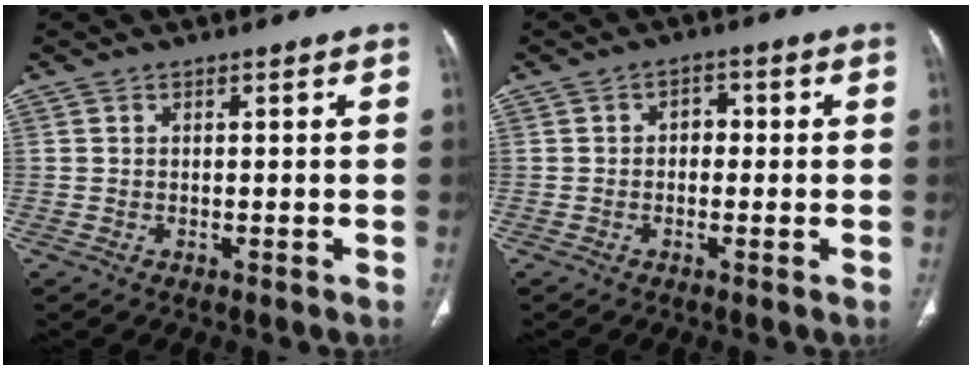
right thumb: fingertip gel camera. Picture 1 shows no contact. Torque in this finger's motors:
{"motor_torque": [-0.23, -0.46, -0.34, 0.17, 0.09]}